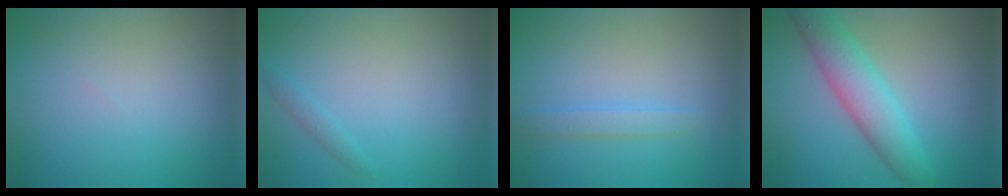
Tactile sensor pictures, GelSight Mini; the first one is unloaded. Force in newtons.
{"total": 0.9, "press": 0.9, "slide": 0.0}
{"total": 1.6, "press": 1.6, "slide": 0.0}
{"total": 5.5, "press": 5.5, "slide": 0.0}